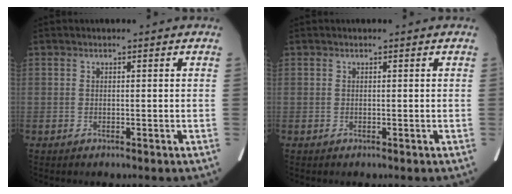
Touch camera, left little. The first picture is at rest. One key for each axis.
{"total": 0.0}